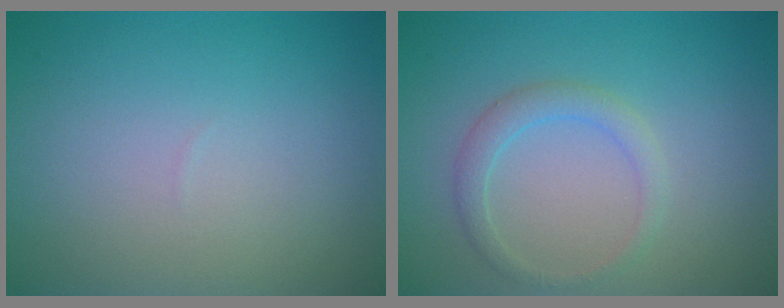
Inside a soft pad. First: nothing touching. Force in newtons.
{"total": 1.9, "press": 1.9, "slide": 0.1}